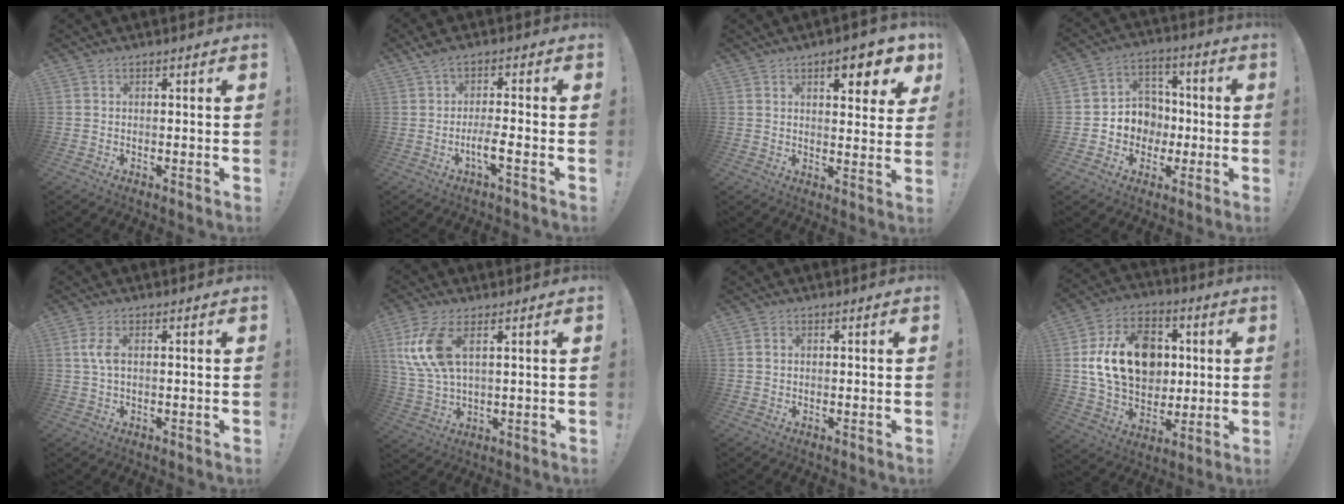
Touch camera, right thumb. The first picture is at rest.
{"total": 6.2, "force": [-1.3, 1.0, 6.0], "torque": [-0.128, -0.010, -0.027]}
{"total": 8.5, "force": [4.6, 2.5, 6.7], "torque": [-0.074, -0.023, 0.071]}
{"total": 9.5, "force": [-1.8, 9.0, 2.5], "torque": [-0.037, 0.015, -0.022]}
{"total": 3.8, "force": [0.5, 1.4, 3.4], "torque": [-0.073, 0.002, 0.008]}
{"total": 12.2, "force": [4.3, 5.8, 9.9], "torque": [-0.205, -0.012, 0.081]}
{"total": 0.9, "force": [0.3, 0.7, 0.4], "torque": [-0.002, 0.001, 0.004]}
{"total": 20.4, "force": [3.1, 15.5, 12.8], "torque": [-0.198, 0.002, 0.065]}